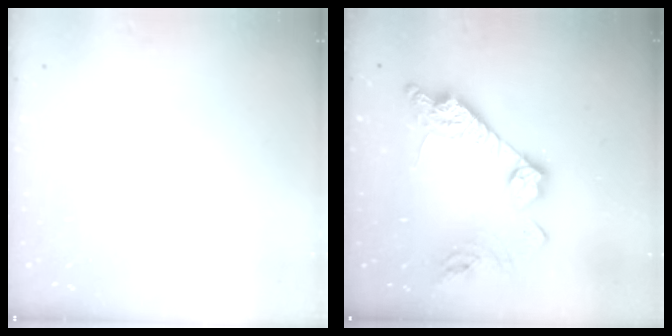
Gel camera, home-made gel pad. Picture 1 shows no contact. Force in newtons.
{"total": 17.4, "press": 17.3, "slide": 1.2}